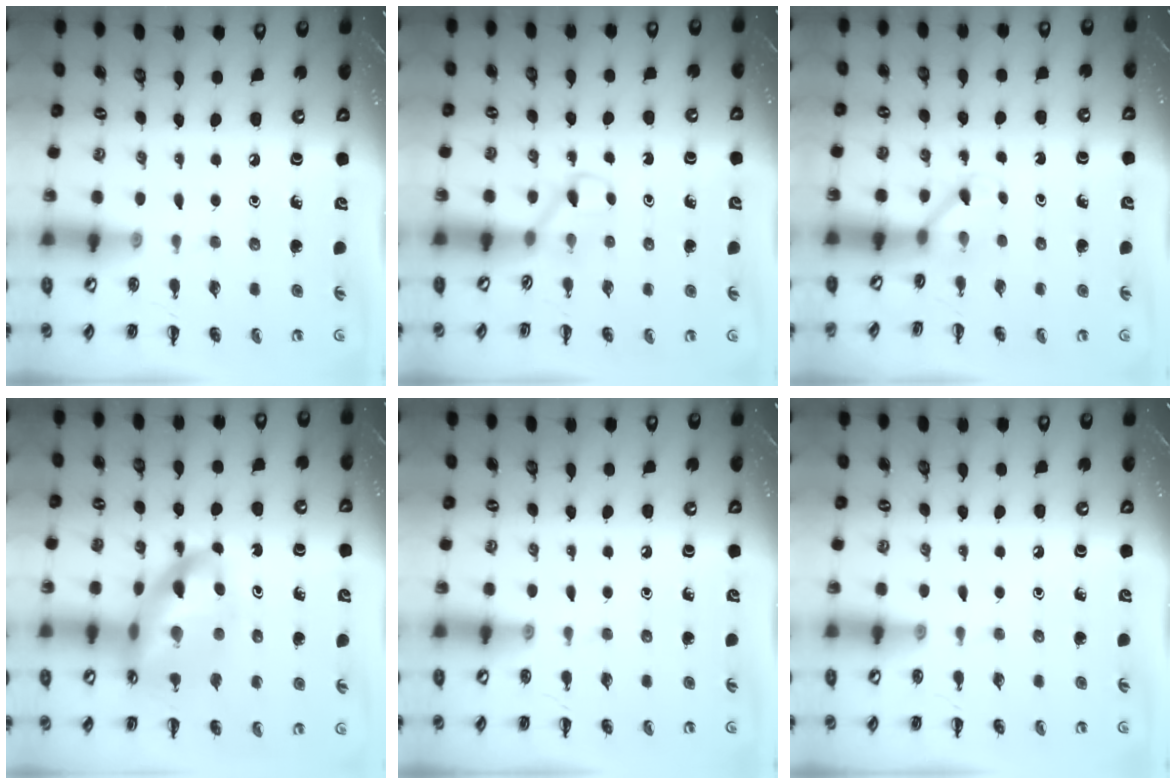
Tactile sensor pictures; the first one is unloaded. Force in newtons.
{"total": 2.5, "press": 2.3, "slide": 0.9}
{"total": 2.8, "press": 2.7, "slide": 0.9}
{"total": 17.9, "press": 17.3, "slide": 4.5}
{"total": 0.0}
{"total": 0.0}